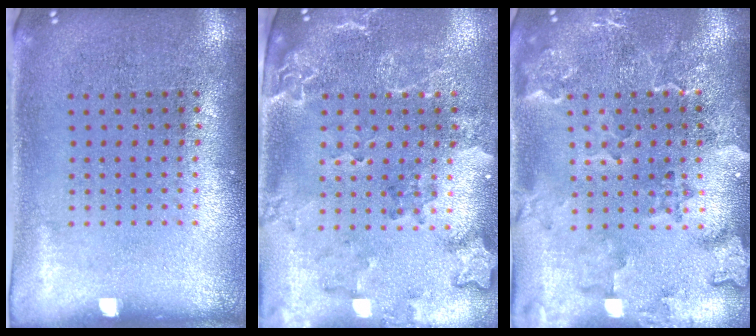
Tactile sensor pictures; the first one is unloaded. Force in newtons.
{"total": 2.1, "press": 2.0, "slide": 0.8}
{"total": 2.3, "press": 2.2, "slide": 0.8}